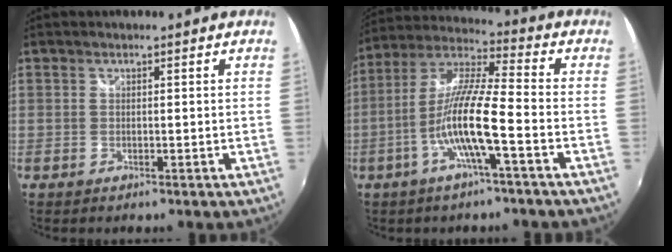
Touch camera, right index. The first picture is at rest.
{"total": 12.0, "force": [-4.4, 0.5, 11.2], "torque": [-0.221, 0.003, -0.088]}